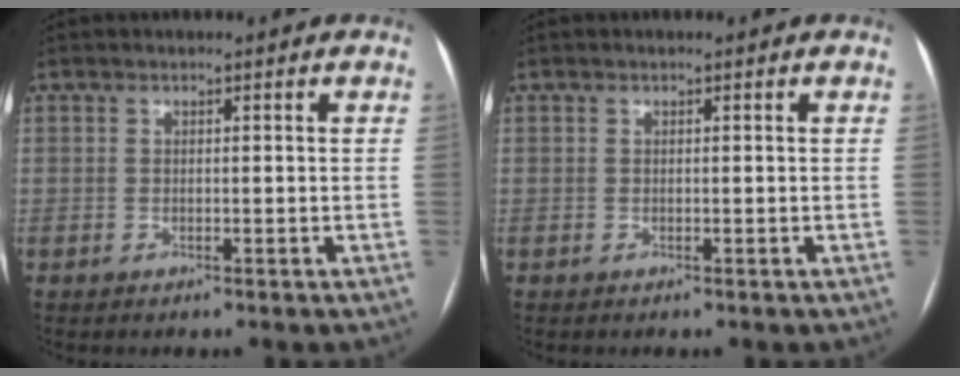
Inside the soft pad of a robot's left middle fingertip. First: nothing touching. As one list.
[{"total": 0.0}]